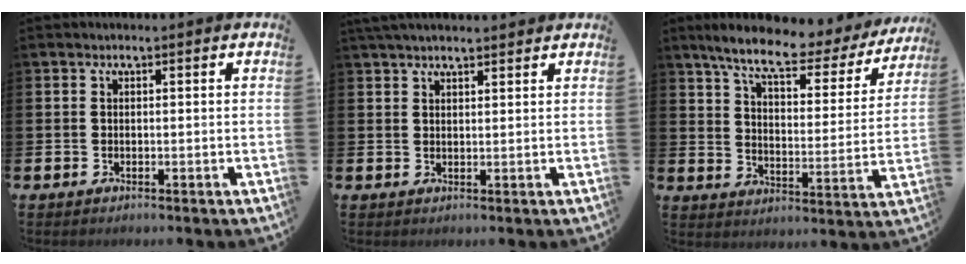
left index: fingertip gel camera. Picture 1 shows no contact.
{"total": 2.9, "force": [2.7, 0.4, 0.9], "torque": [-0.019, -0.005, 0.048]}
{"total": 8.8, "force": [7.6, 1.6, 4.2], "torque": [-0.107, -0.045, 0.126]}